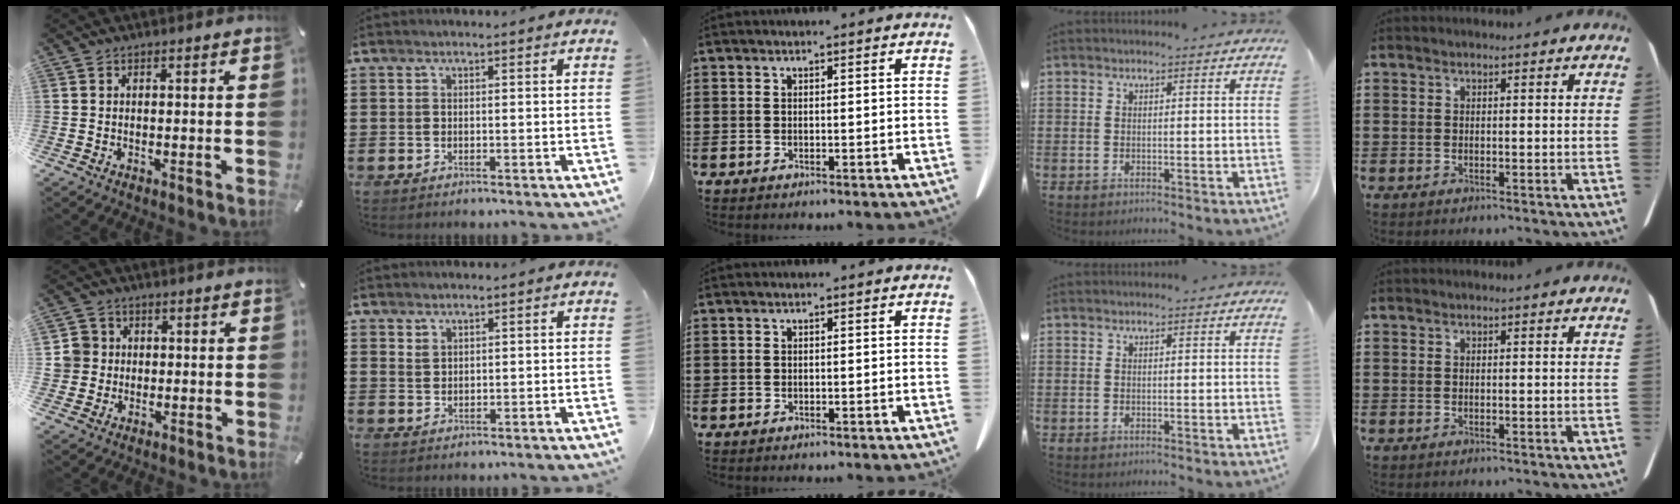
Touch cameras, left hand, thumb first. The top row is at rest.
{"thumb": {"total": 5.8, "force": [0.3, 5.8, 0.7], "torque": [-0.024, 0.012, 0.008]}, "index": {"total": 1.5, "force": [1.2, 0.8, 0.2], "torque": [-0.008, 0.002, 0.023]}}